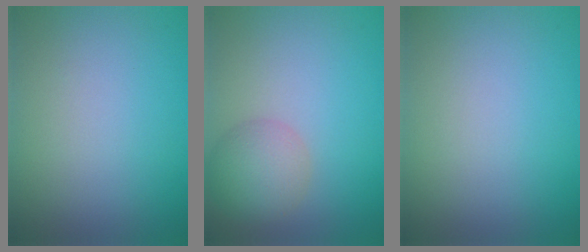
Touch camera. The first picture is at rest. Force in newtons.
{"total": 3.9, "press": 3.9, "slide": 0.1}
{"total": 0.0}